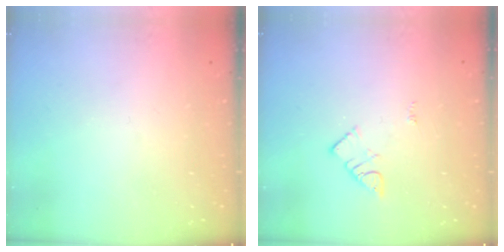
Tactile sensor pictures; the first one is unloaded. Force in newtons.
{"total": 3.1, "press": 3.1, "slide": 0.2}